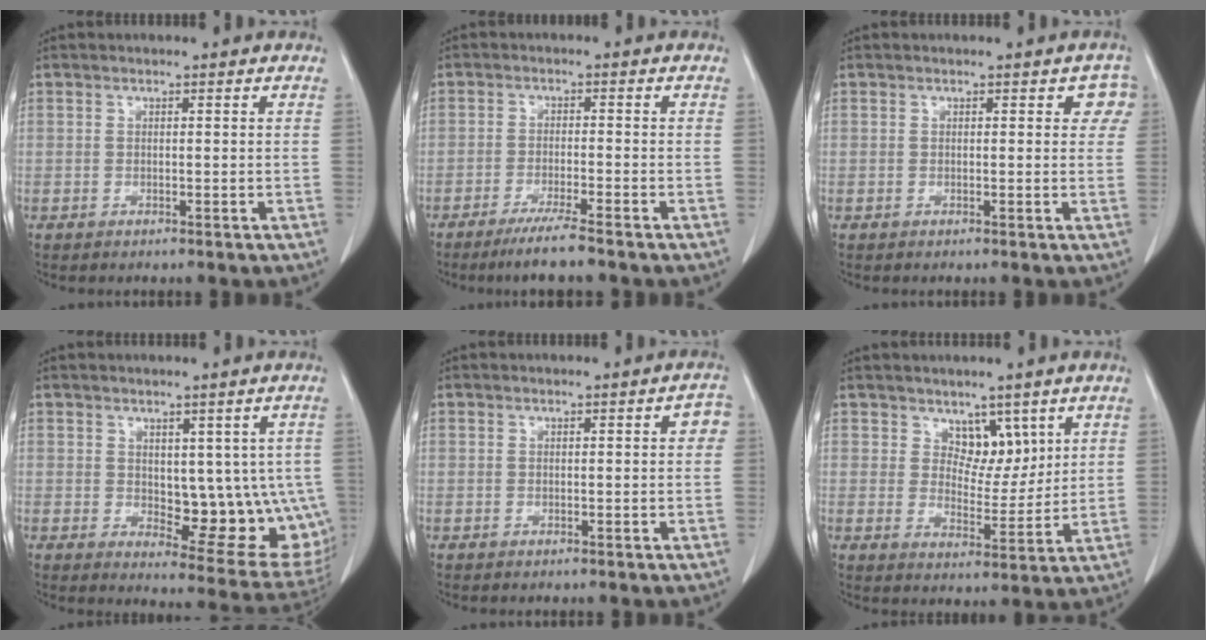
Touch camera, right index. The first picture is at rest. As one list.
[{"total": 5.4, "force": [-4.3, -0.6, 3.2], "torque": [-0.056, -0.014, -0.076]}, {"total": 2.8, "force": [1.2, 1.8, 1.8], "torque": [0.001, 0.009, 0.006]}, {"total": 13.0, "force": [-0.3, 6.3, 11.3], "torque": [-0.117, -0.006, 0.013]}, {"total": 2.0, "force": [0.3, 0.7, 1.8], "torque": [-0.011, 0.006, 0.000]}, {"total": 5.4, "force": [3.2, 3.1, 2.9], "torque": [-0.034, -0.005, 0.058]}]